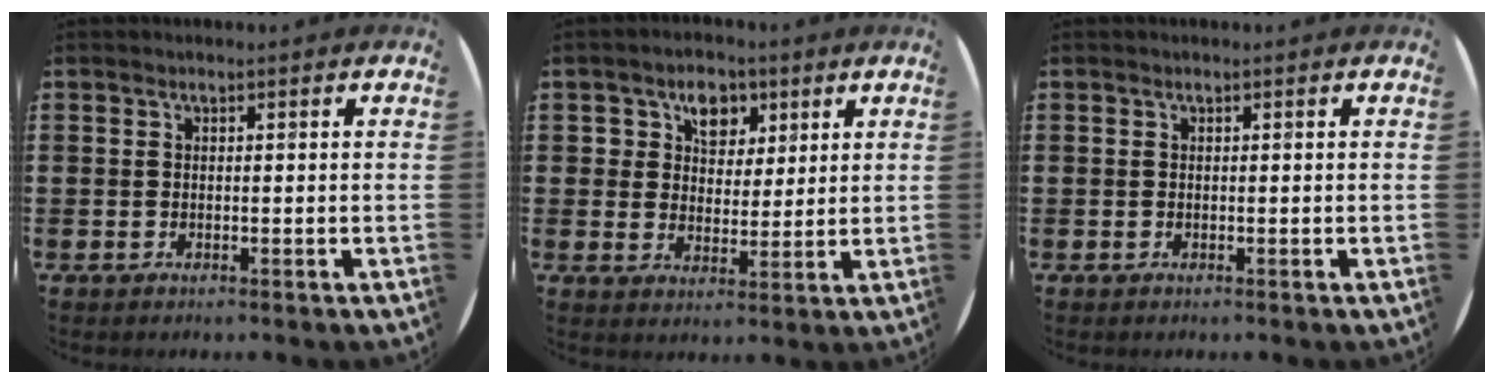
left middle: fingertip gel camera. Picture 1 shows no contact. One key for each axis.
{"total": 5.2, "fx": 2.9, "fy": 3.9, "fz": 1.7, "tx": -0.027, "ty": 0.010, "tz": 0.046}
{"total": 0.0}